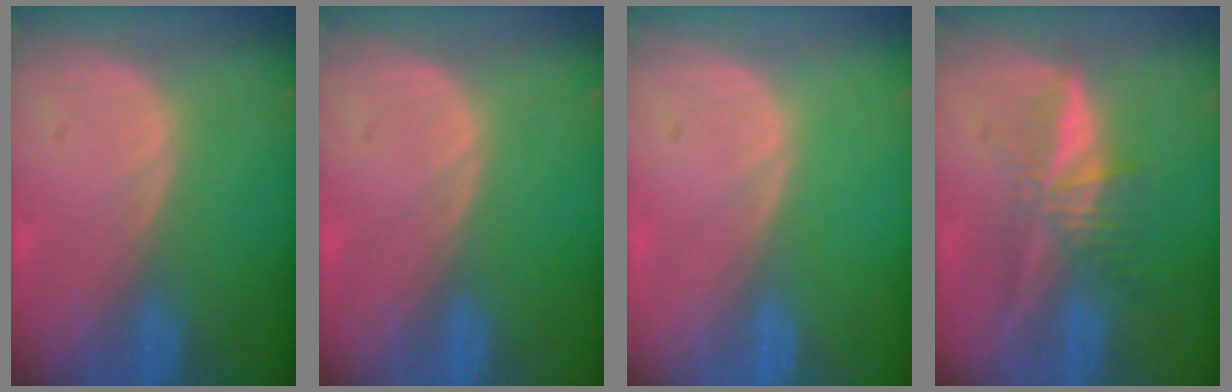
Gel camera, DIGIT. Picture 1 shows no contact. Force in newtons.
{"total": 0.0}
{"total": 0.0}
{"total": 6.0, "press": 5.4, "slide": 2.6}